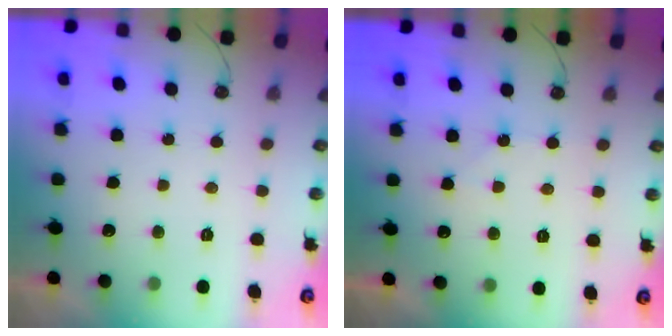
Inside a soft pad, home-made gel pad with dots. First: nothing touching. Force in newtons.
{"total": 4.0, "press": 4.0, "slide": 0.6}